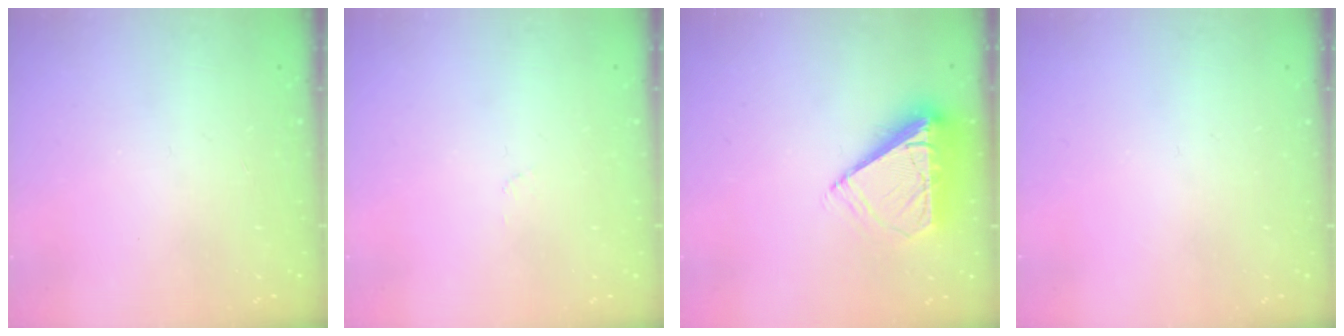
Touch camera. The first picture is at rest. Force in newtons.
{"total": 2.5, "press": 2.4, "slide": 0.3}
{"total": 8.7, "press": 8.6, "slide": 1.3}
{"total": 0.0}